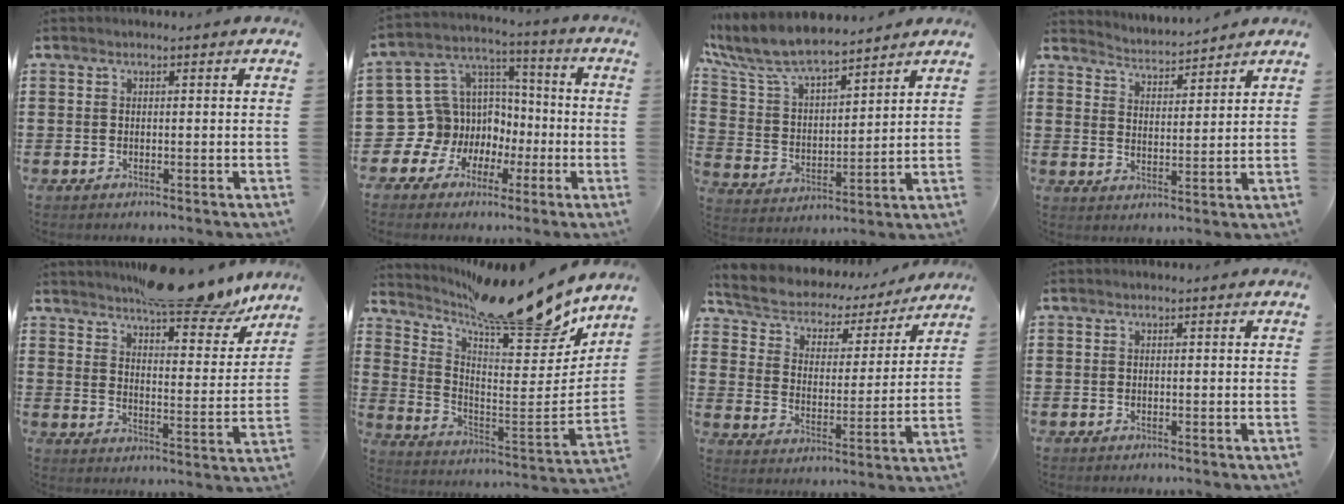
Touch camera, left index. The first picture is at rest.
{"total": 11.7, "force": [-3.4, 11.1, 1.6], "torque": [-0.089, 0.000, -0.040]}
{"total": 8.7, "force": [7.7, 2.0, 3.3], "torque": [-0.102, -0.041, 0.136]}
{"total": 3.4, "force": [3.4, -0.2, -0.4], "torque": [-0.008, -0.023, 0.057]}
{"total": 11.6, "force": [10.4, 1.7, 4.8], "torque": [-0.078, -0.055, 0.183]}
{"total": 16.6, "force": [13.9, 2.5, 8.7], "torque": [-0.150, -0.101, 0.225]}
{"total": 4.5, "force": [4.1, 1.8, 0.6], "torque": [-0.037, -0.032, 0.065]}
{"total": 0.0}